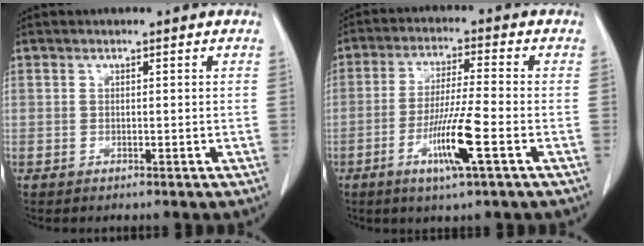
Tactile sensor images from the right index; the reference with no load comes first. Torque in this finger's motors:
{"motor_torque": [1.24, -0.49, 0.27, 0.08]}